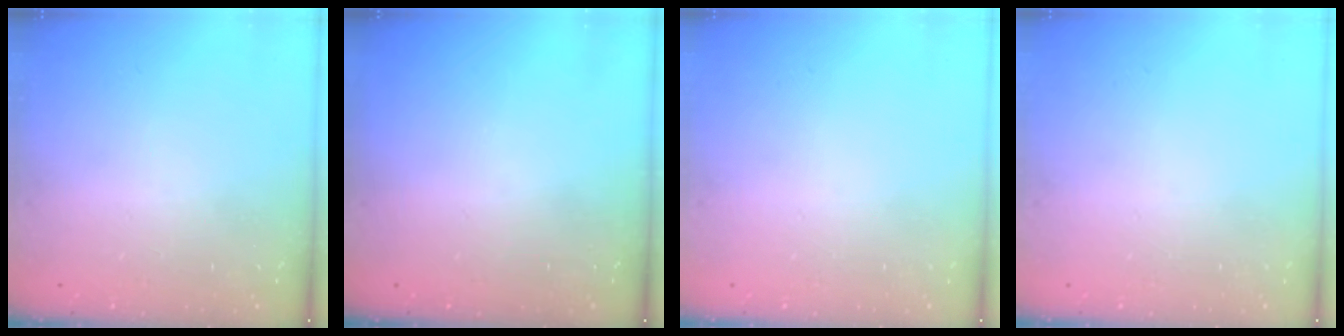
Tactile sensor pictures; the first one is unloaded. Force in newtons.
{"total": 0.0}
{"total": 0.0}
{"total": 0.0}